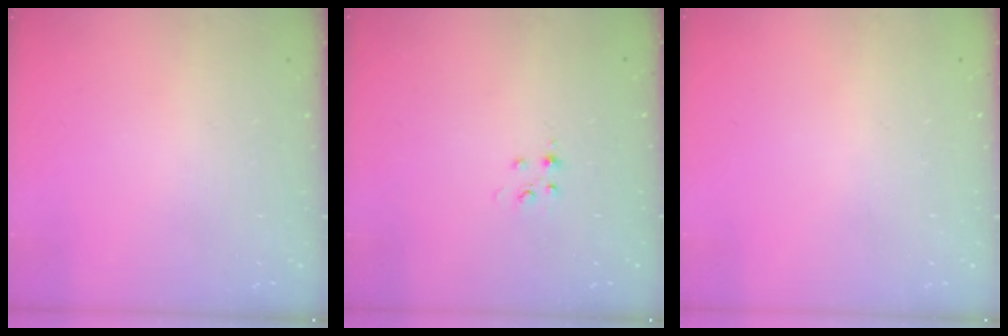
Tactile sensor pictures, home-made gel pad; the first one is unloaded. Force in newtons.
{"total": 3.8, "press": 3.8, "slide": 0.5}
{"total": 0.6, "press": 0.5, "slide": 0.2}